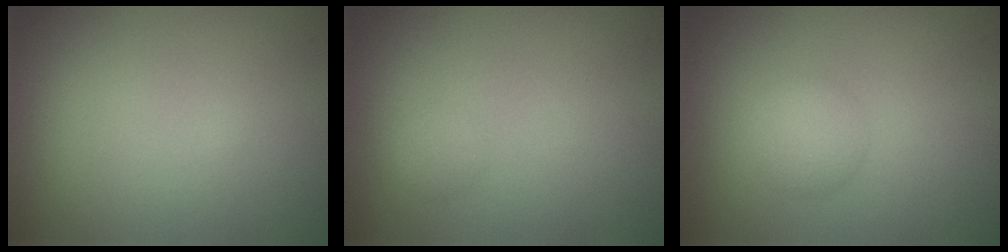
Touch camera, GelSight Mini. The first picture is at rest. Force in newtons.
{"total": 1.0, "press": 1.0, "slide": 0.0}
{"total": 2.3, "press": 2.3, "slide": 0.0}